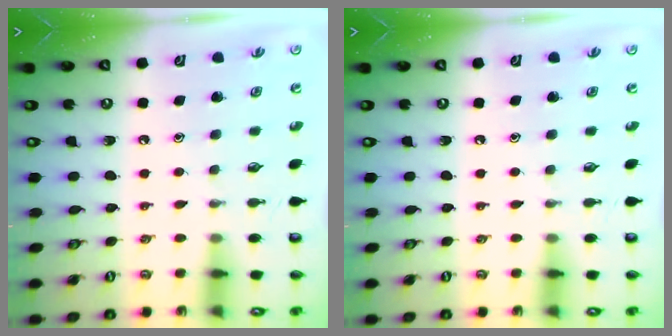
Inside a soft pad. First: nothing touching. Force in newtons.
{"total": 0.0}